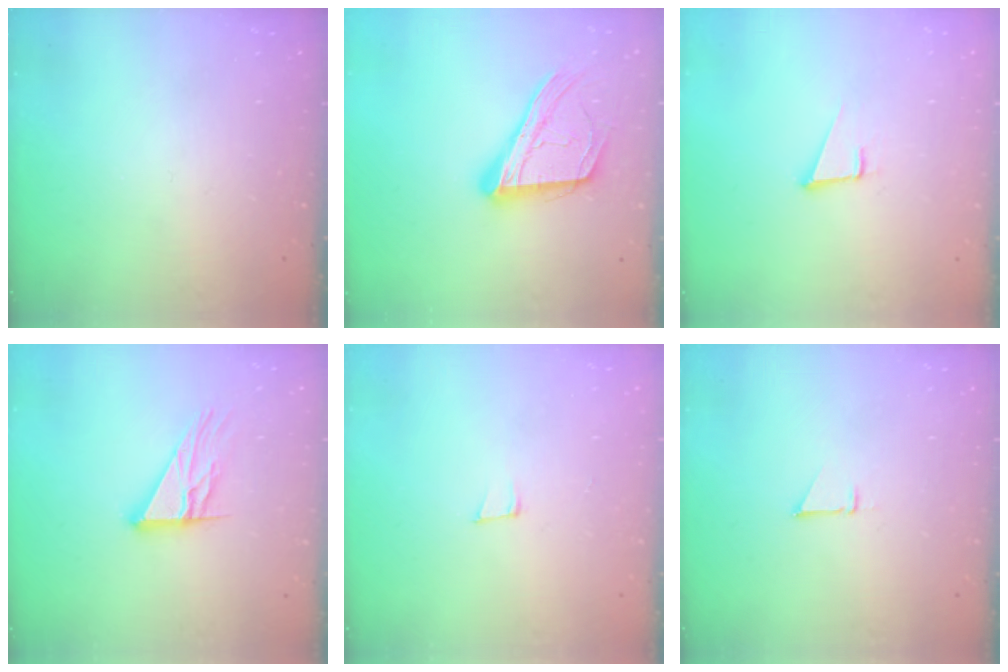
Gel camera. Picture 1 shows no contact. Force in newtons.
{"total": 18.8, "press": 18.7, "slide": 2.4}
{"total": 3.7, "press": 2.9, "slide": 2.3}
{"total": 11.7, "press": 11.7, "slide": 0.9}
{"total": 6.7, "press": 5.8, "slide": 3.2}
{"total": 1.9, "press": 1.9, "slide": 0.0}